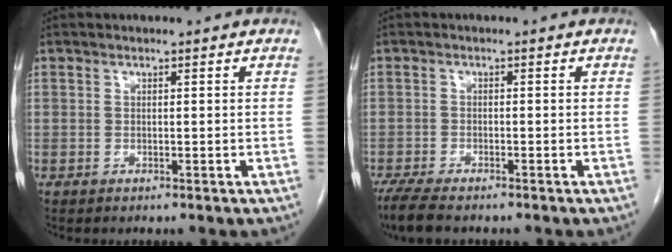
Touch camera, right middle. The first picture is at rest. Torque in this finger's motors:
{"motor_torque": [0.04, -0.01, 0.01, 0.01]}